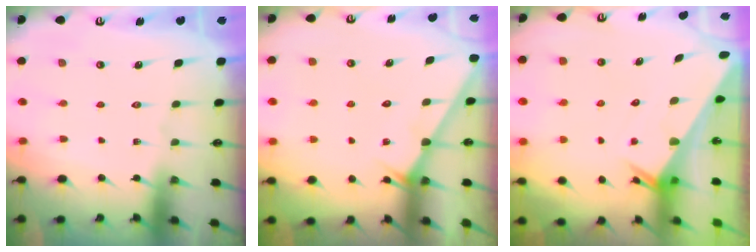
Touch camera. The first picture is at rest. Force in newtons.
{"total": 3.1, "press": 3.1, "slide": 0.4}
{"total": 2.4, "press": 2.4, "slide": 0.1}